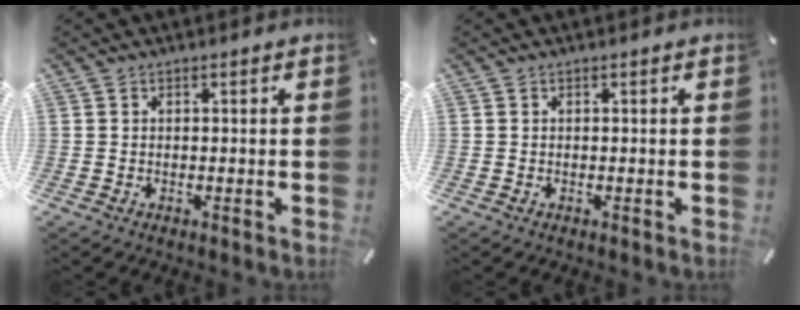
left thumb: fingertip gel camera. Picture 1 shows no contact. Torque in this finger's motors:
{"motor_torque": [0.00, 0.00, -0.01, -0.01, 0.00]}